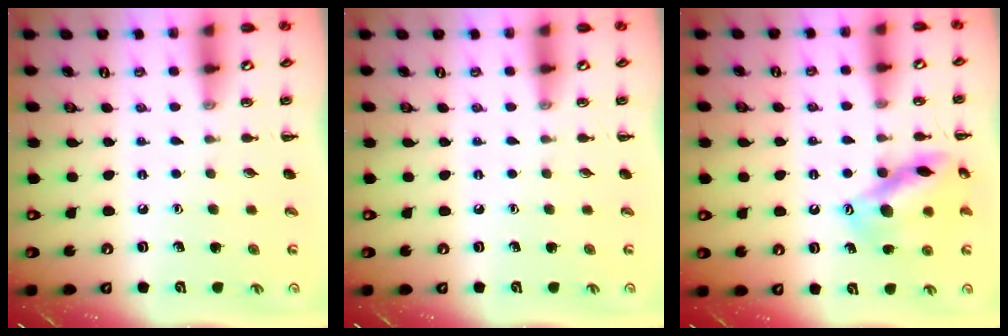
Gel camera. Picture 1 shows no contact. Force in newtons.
{"total": 0.0}
{"total": 14.5, "press": 14.4, "slide": 1.6}